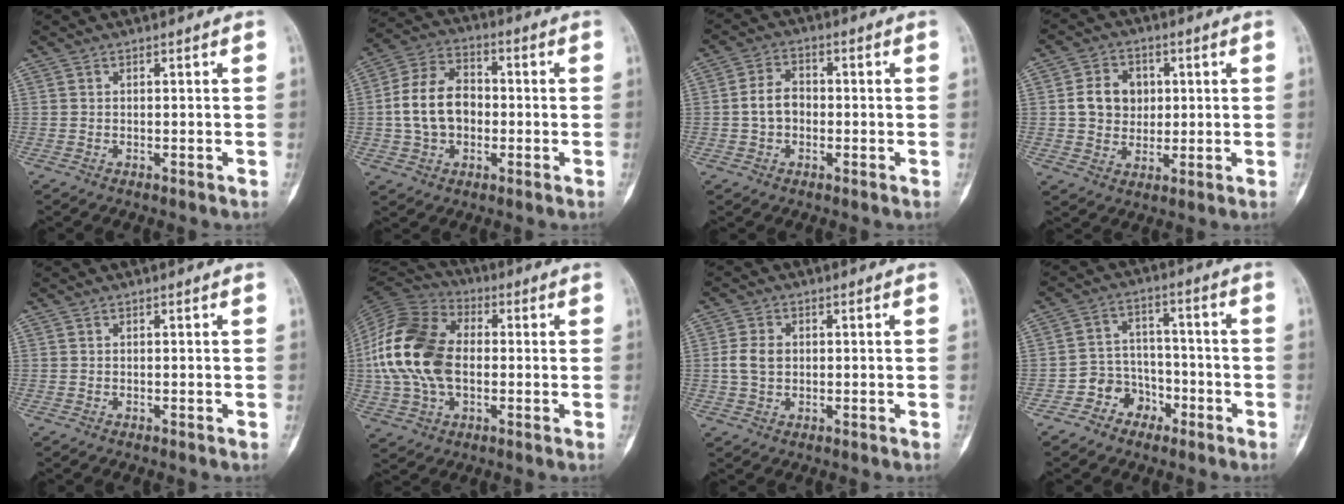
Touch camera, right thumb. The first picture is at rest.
{"total": 12.0, "force": [-0.8, 8.8, 8.2], "torque": [-0.133, 0.031, -0.023]}
{"total": 5.4, "force": [-0.7, 4.0, 3.4], "torque": [-0.051, 0.020, -0.022]}
{"total": 8.6, "force": [1.2, 7.2, 4.6], "torque": [-0.040, -0.001, 0.018]}
{"total": 0.0}
{"total": 18.9, "force": [-0.2, 12.4, 14.2], "torque": [-0.283, 0.020, -0.007]}
{"total": 4.5, "force": [0.3, 3.3, 3.0], "torque": [-0.057, 0.006, 0.004]}
{"total": 7.3, "force": [-4.1, 5.8, 1.5], "torque": [0.019, 0.052, -0.074]}